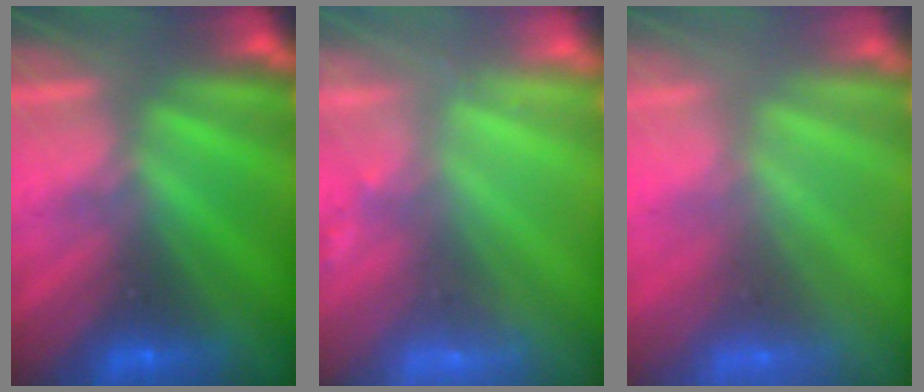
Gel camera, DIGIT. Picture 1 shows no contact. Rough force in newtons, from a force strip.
{"total": 2.9}
{"total": 6.0}